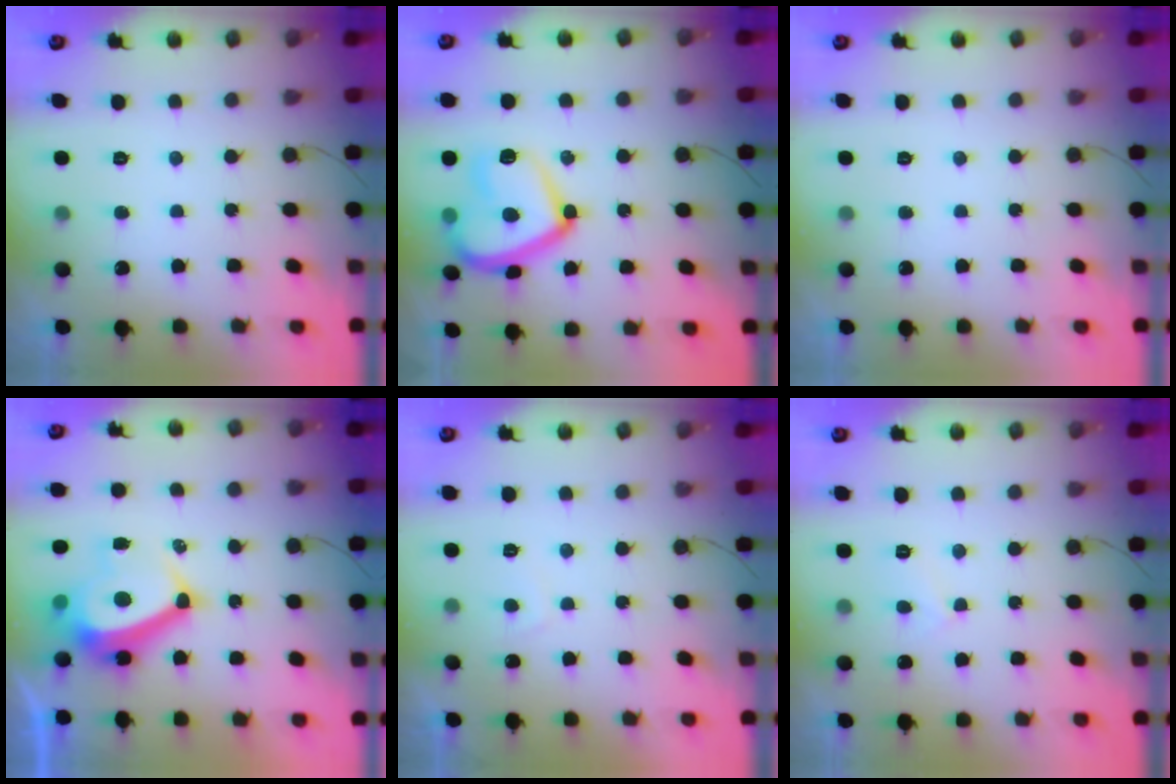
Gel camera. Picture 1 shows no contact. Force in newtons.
{"total": 17.8, "press": 17.7, "slide": 1.6}
{"total": 0.0}
{"total": 13.3, "press": 12.8, "slide": 3.5}
{"total": 0.8, "press": 0.6, "slide": 0.5}
{"total": 3.9, "press": 3.9, "slide": 0.4}